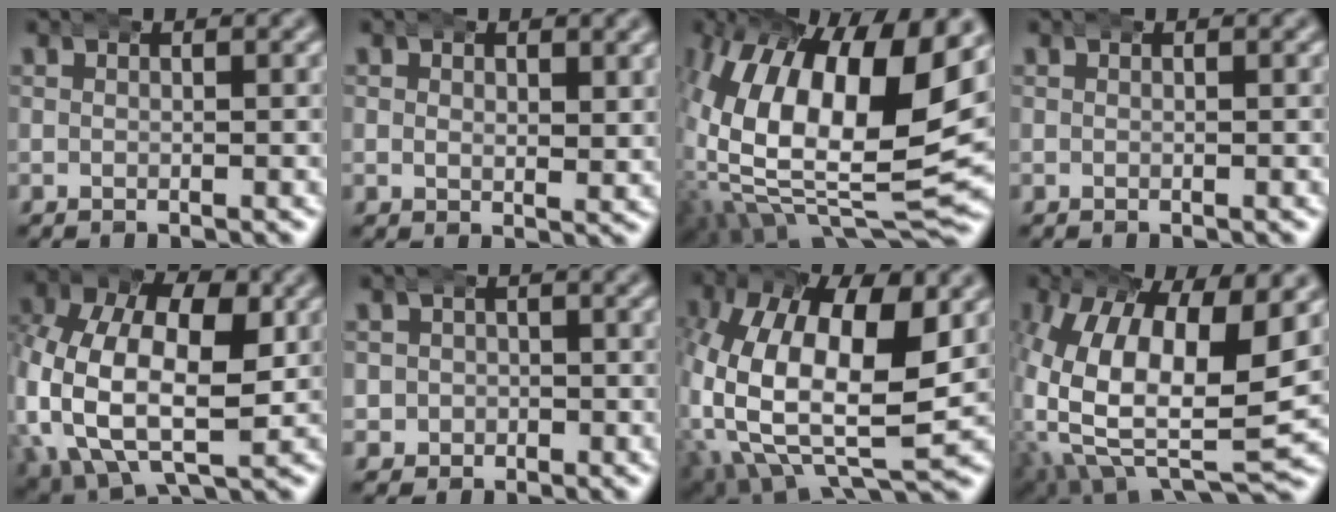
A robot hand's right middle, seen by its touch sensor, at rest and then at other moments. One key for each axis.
{"total": 1.4, "fx": 0.7, "fy": 0.9, "fz": 0.8, "tx": -0.013, "ty": -0.008, "tz": 0.017}
{"total": 17.6, "fx": -0.3, "fy": 9.3, "fz": 14.9, "tx": -0.246, "ty": -0.021, "tz": 0.011}
{"total": 0.0}
{"total": 13.7, "fx": -0.1, "fy": 10.4, "fz": 9.0, "tx": -0.209, "ty": -0.046, "tz": 0.003}
{"total": 3.7, "fx": -1.1, "fy": 3.5, "fz": 0.3, "tx": -0.014, "ty": -0.013, "tz": -0.022}
{"total": 14.8, "fx": -0.4, "fy": 9.6, "fz": 11.3, "tx": -0.239, "ty": -0.046, "tz": 0.017}
{"total": 15.1, "fx": -0.8, "fy": 9.4, "fz": 11.8, "tx": -0.244, "ty": -0.051, "tz": 0.012}